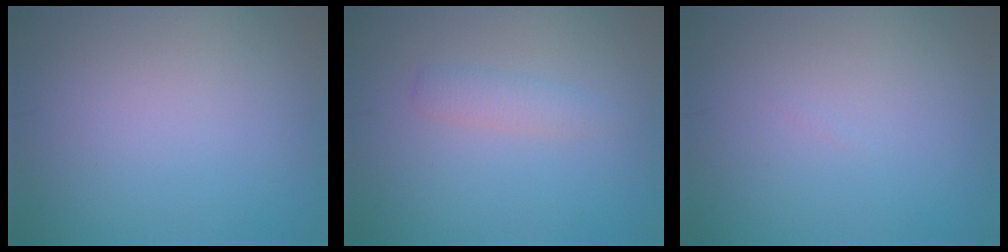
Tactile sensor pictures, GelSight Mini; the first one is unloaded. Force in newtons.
{"total": 1.7, "press": 1.7, "slide": 0.1}
{"total": 0.0}